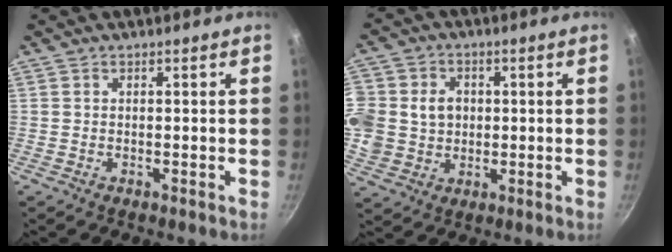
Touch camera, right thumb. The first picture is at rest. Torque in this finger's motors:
{"motor_torque": [-0.33, 0.68, 0.25, -0.01, 0.09]}